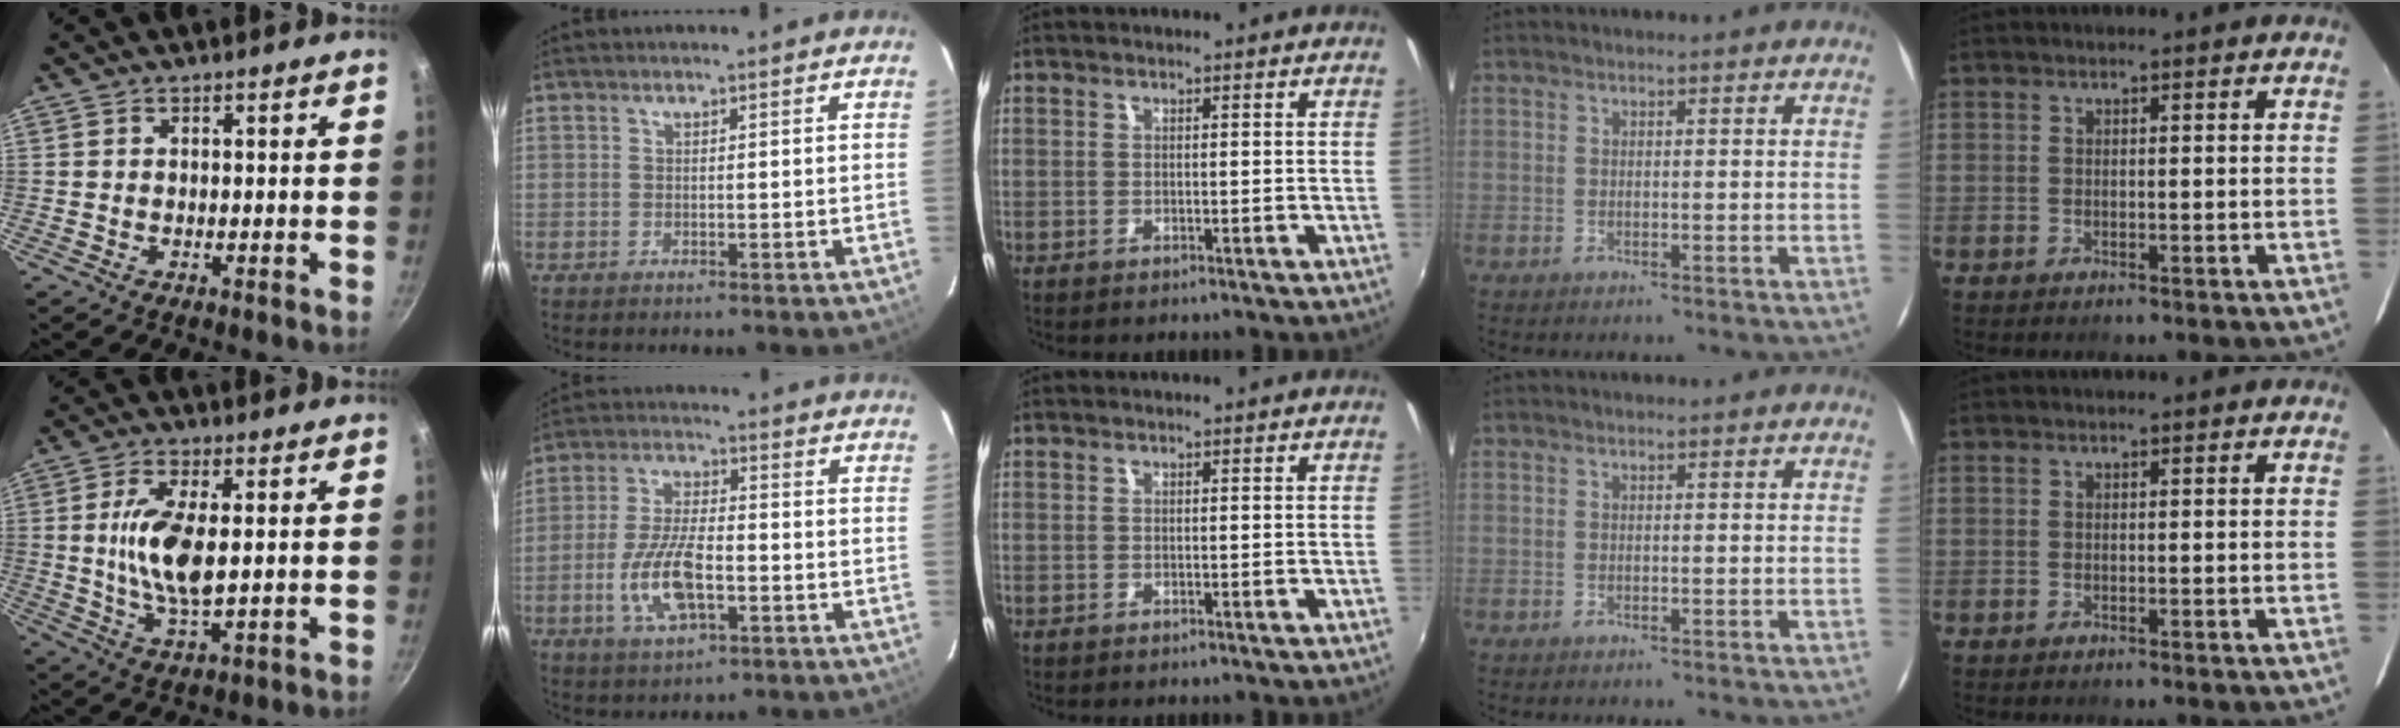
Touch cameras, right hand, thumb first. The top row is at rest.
{"thumb": {"total": 10.5, "force": [1.1, 4.2, 9.6], "torque": [-0.186, -0.007, 0.022]}, "index": {"total": 10.9, "force": [-3.5, 4.3, 9.4], "torque": [-0.196, -0.003, -0.063]}}